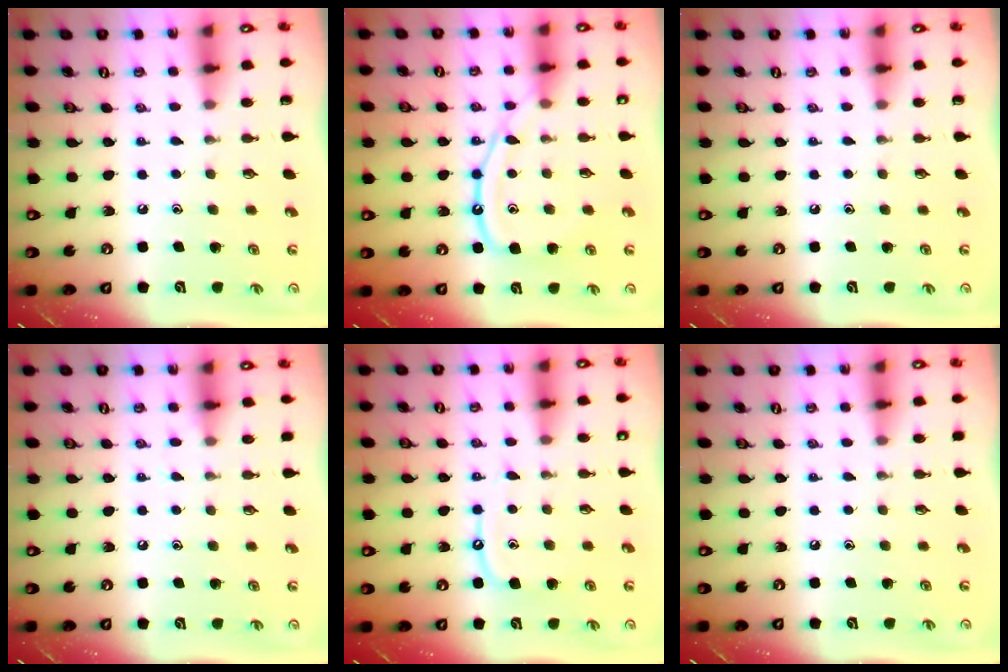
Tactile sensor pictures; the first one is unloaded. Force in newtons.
{"total": 11.4, "press": 11.3, "slide": 1.2}
{"total": 0.0}
{"total": 4.9, "press": 4.9, "slide": 0.7}
{"total": 7.5, "press": 7.5, "slide": 0.7}
{"total": 2.3, "press": 2.3, "slide": 0.4}